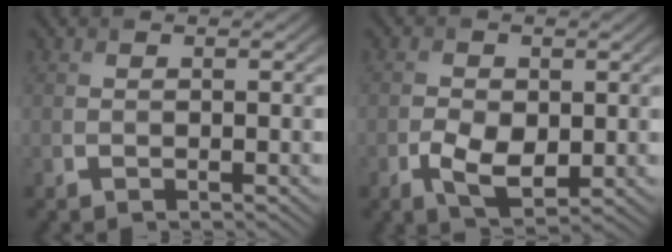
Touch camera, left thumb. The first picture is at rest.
{"total": 4.4, "force": [-1.0, 2.7, 3.4], "torque": [-0.069, -0.009, -0.018]}